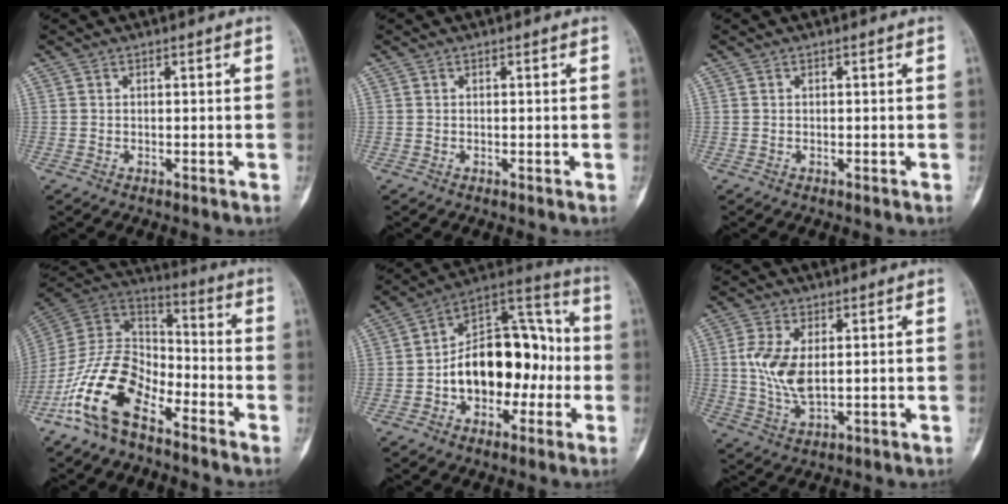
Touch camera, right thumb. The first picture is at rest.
{"total": 0.0}
{"total": 0.0}
{"total": 16.1, "force": [-9.3, 8.3, 10.1], "torque": [-0.180, 0.076, -0.188]}
{"total": 19.4, "force": [-2.5, 12.2, 14.9], "torque": [-0.185, 0.056, -0.042]}
{"total": 8.6, "force": [1.0, 4.5, 7.3], "torque": [-0.152, -0.009, 0.026]}